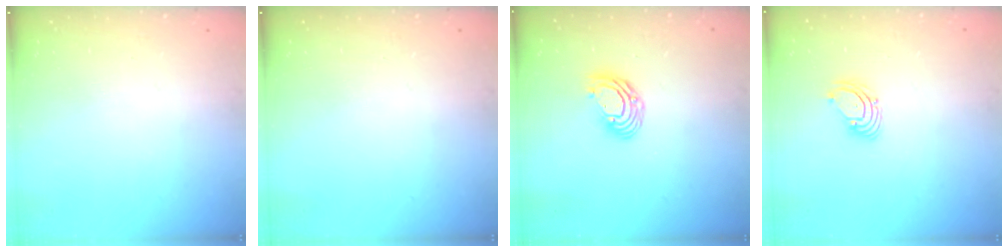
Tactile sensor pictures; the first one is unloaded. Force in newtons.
{"total": 0.0}
{"total": 8.7, "press": 8.6, "slide": 1.3}
{"total": 2.7, "press": 2.7, "slide": 0.3}